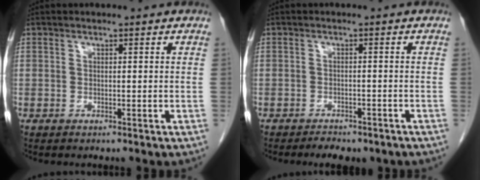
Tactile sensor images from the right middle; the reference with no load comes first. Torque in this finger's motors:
{"motor_torque": [0.04, -0.04, 0.01, 0.03]}